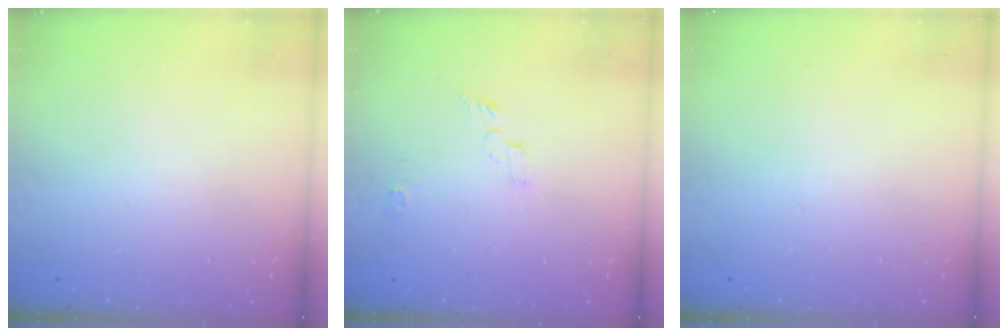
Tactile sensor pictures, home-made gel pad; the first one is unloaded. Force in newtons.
{"total": 4.6, "press": 4.6, "slide": 0.5}
{"total": 0.0}